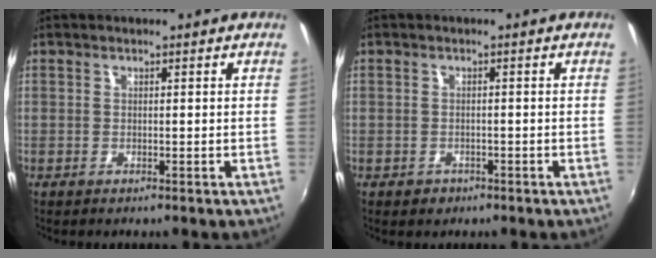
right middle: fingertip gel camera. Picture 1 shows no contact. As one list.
[{"total": 2.1, "force": [-1.1, 1.6, 0.6], "torque": [-0.013, -0.003, -0.015]}]